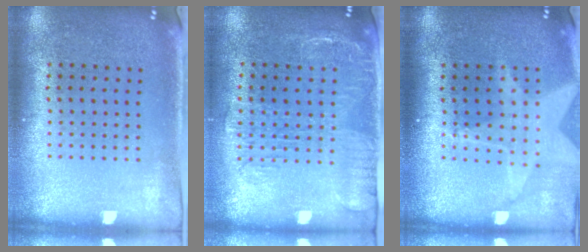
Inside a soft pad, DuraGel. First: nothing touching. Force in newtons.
{"total": 1.9, "press": 1.6, "slide": 1.1}
{"total": 1.8, "press": 1.5, "slide": 1.1}